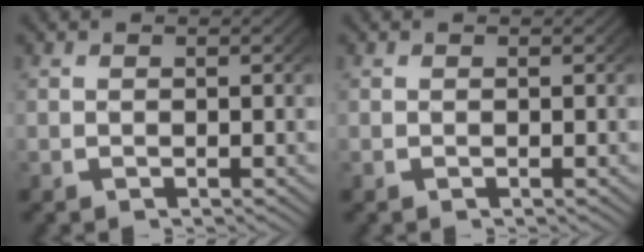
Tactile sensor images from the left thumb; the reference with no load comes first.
{"total": 0.0}